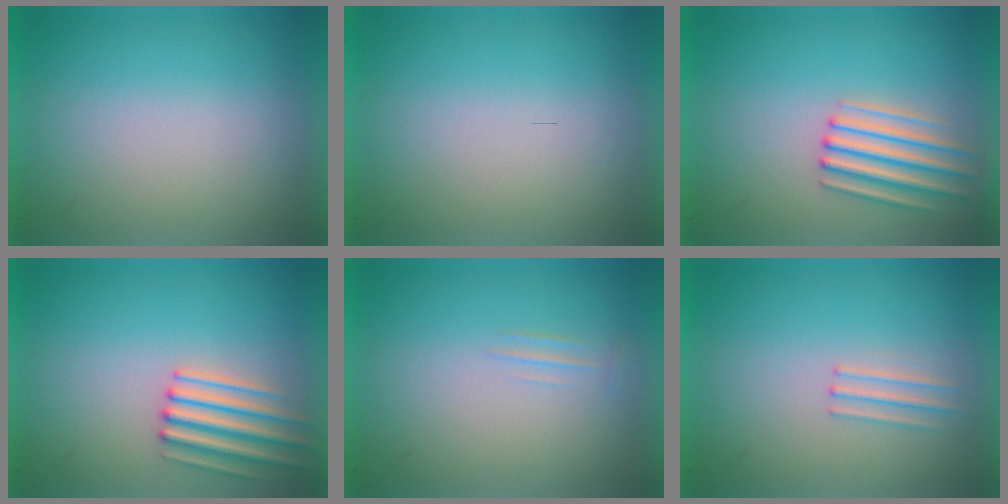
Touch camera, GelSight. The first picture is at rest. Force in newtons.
{"total": 0.0}
{"total": 1.6}
{"total": 3.1}
{"total": 2.0}
{"total": 1.2}